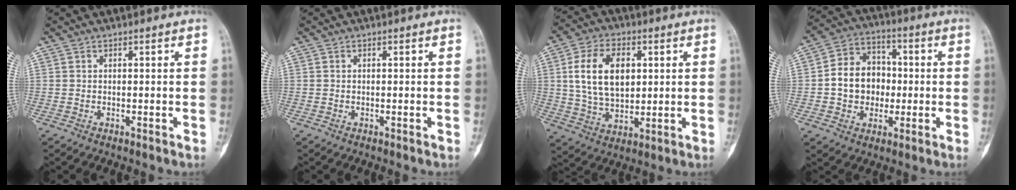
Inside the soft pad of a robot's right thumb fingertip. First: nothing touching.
{"total": 0.0}
{"total": 13.8, "force": [2.9, 8.8, 10.2], "torque": [-0.161, -0.008, 0.055]}
{"total": 11.7, "force": [-0.7, 9.8, 6.4], "torque": [-0.065, 0.025, -0.018]}